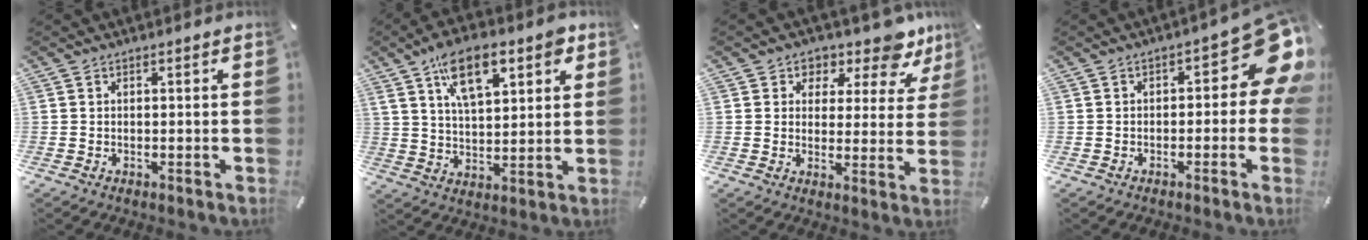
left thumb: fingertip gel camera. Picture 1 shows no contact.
{"total": 13.4, "force": [7.2, 6.4, 9.3], "torque": [-0.152, -0.017, 0.125]}
{"total": 9.3, "force": [7.0, 4.4, 4.2], "torque": [-0.054, -0.057, 0.119]}
{"total": 13.2, "force": [3.5, 6.0, 11.3], "torque": [-0.132, -0.030, 0.059]}